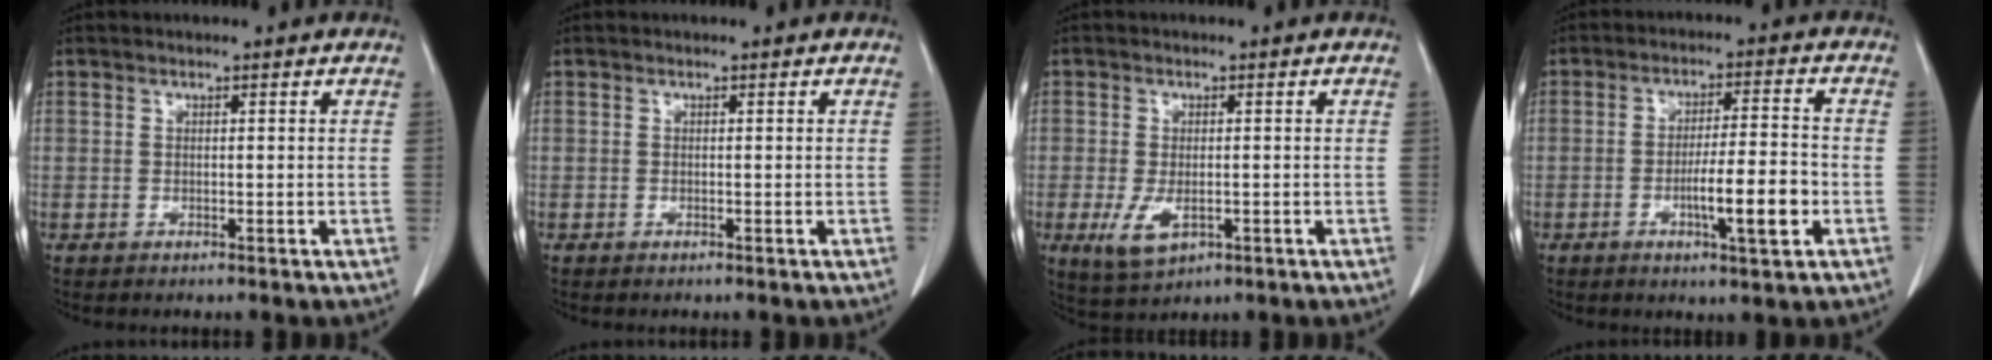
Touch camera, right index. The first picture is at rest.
{"total": 0.0}
{"total": 5.1, "force": [-1.8, 2.6, 4.1], "torque": [-0.083, -0.010, -0.020]}
{"total": 8.4, "force": [-2.7, 0.6, 7.9], "torque": [-0.130, -0.005, -0.044]}